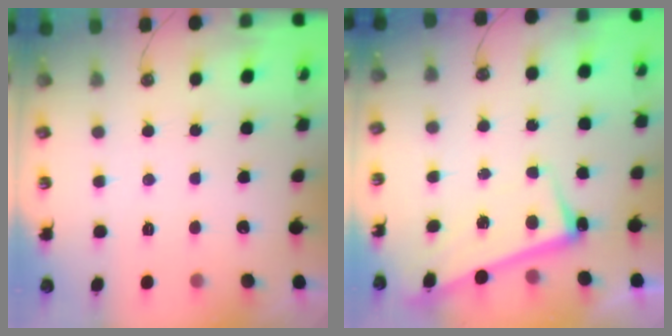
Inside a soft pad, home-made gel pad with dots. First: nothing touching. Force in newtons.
{"total": 2.8, "press": 2.8, "slide": 0.5}